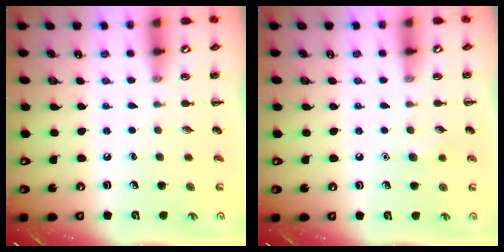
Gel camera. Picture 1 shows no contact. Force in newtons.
{"total": 4.7, "press": 4.6, "slide": 1.3}